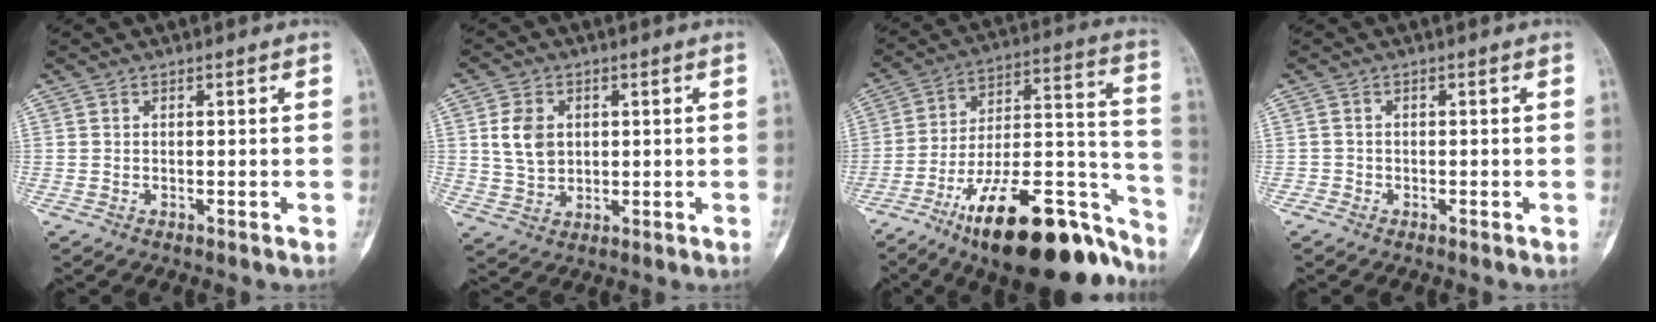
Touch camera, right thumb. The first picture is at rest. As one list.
[{"total": 7.1, "force": [1.3, 5.5, 4.3], "torque": [-0.064, -0.006, 0.029]}, {"total": 28.3, "force": [-19.0, 9.5, 18.7], "torque": [-0.202, 0.109, -0.304]}, {"total": 1.2, "force": [-0.8, 0.9, -0.1], "torque": [0.007, 0.005, -0.022]}]